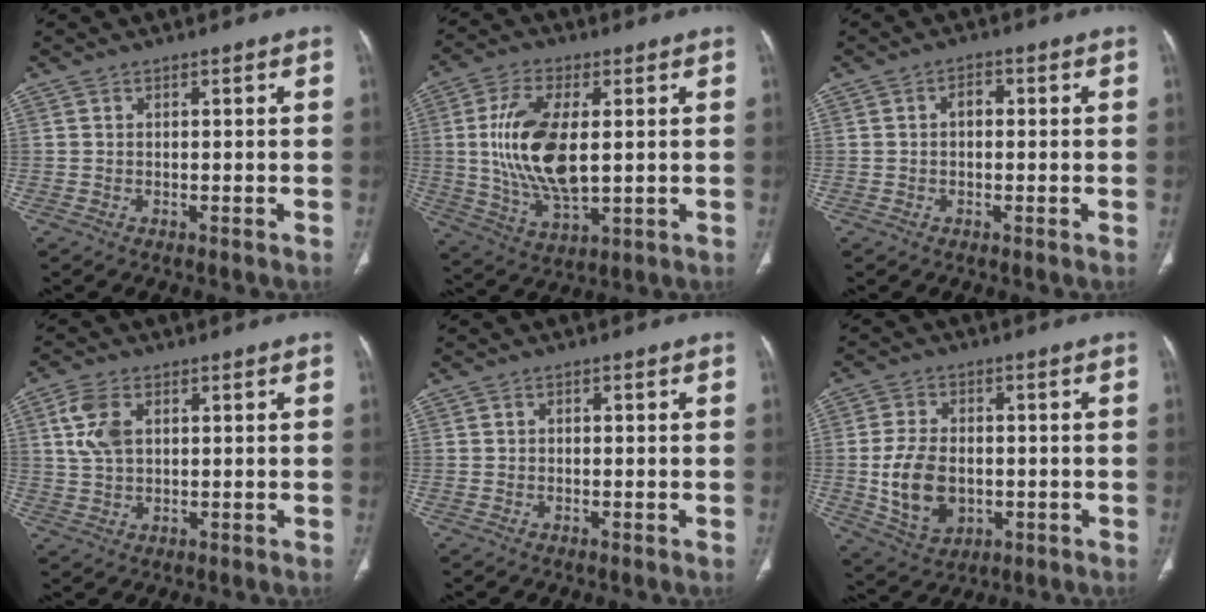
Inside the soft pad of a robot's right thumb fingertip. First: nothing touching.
{"total": 15.7, "force": [1.4, 7.6, 13.7], "torque": [-0.269, -0.013, 0.034]}
{"total": 2.4, "force": [0.1, 1.6, 1.8], "torque": [-0.020, 0.011, -0.003]}
{"total": 6.5, "force": [1.9, 3.8, 4.9], "torque": [-0.106, 0.004, 0.040]}
{"total": 0.0}
{"total": 11.1, "force": [-1.2, 7.6, 8.0], "torque": [-0.138, 0.001, -0.008]}